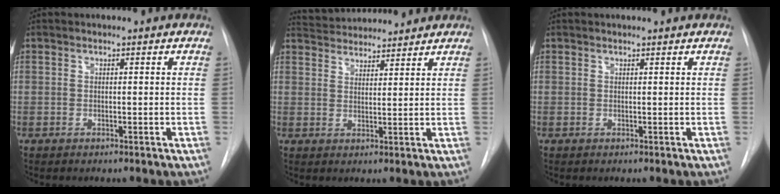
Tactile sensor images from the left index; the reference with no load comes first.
{"total": 9.2, "force": [8.9, 1.4, 1.8], "torque": [-0.034, 0.026, 0.135]}
{"total": 1.9, "force": [1.8, 0.0, 0.5], "torque": [-0.007, 0.014, 0.024]}